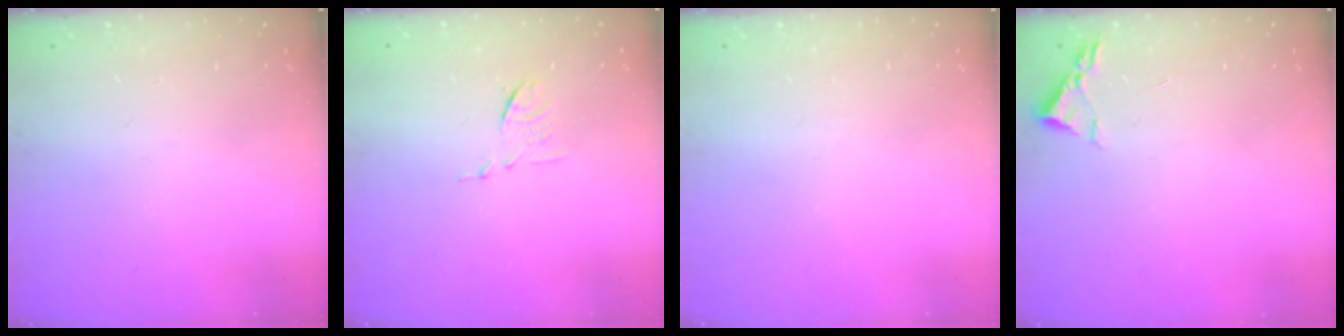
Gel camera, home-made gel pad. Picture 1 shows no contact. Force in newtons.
{"total": 6.2, "press": 6.2, "slide": 0.7}
{"total": 0.0}
{"total": 2.4, "press": 2.3, "slide": 0.3}